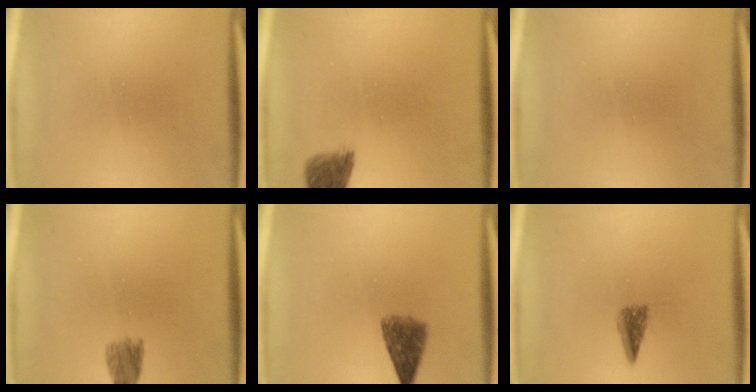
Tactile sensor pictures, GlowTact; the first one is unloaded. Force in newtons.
{"total": 4.1}
{"total": 0.0}
{"total": 4.1}
{"total": 5.1}
{"total": 2.7}